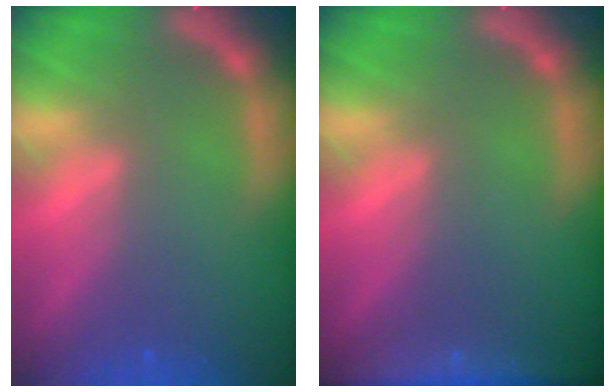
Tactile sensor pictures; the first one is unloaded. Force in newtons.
{"total": 5.5}